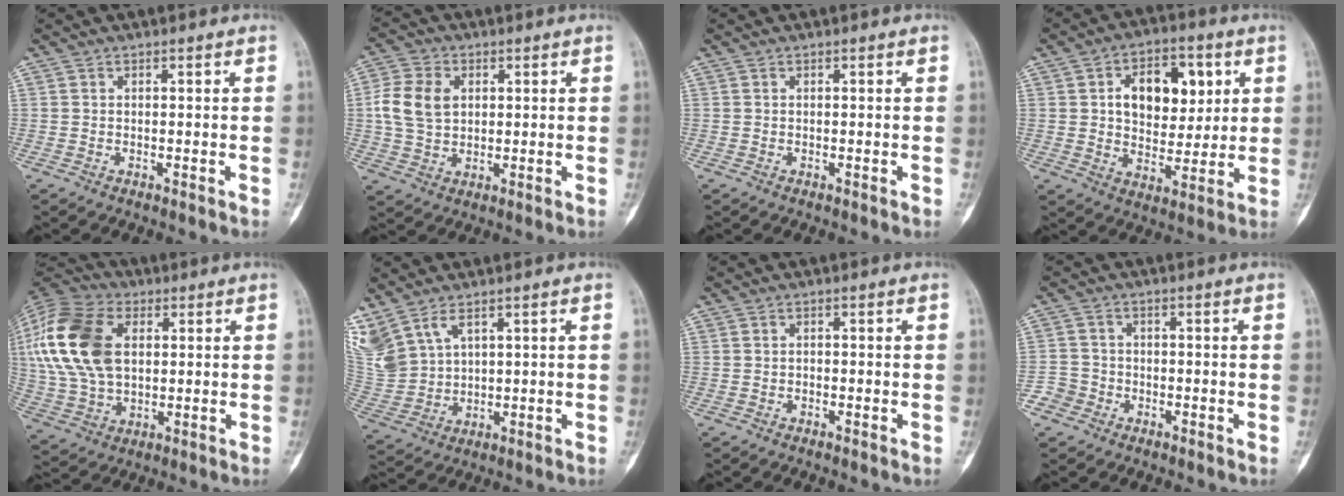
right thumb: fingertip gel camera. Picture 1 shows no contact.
{"total": 8.9, "force": [1.5, 6.5, 5.9], "torque": [-0.115, 0.006, 0.032]}
{"total": 0.0}
{"total": 13.9, "force": [3.8, 9.0, 9.9], "torque": [-0.099, -0.004, 0.060]}
{"total": 21.4, "force": [4.2, 13.9, 15.7], "torque": [-0.339, 0.005, 0.077]}
{"total": 12.5, "force": [6.8, 7.3, 7.5], "torque": [-0.191, -0.012, 0.160]}
{"total": 0.6, "force": [-0.4, 0.4, 0.2], "torque": [0.001, 0.002, -0.011]}
{"total": 3.7, "force": [-2.0, 3.2, -0.1], "torque": [0.020, 0.016, -0.047]}